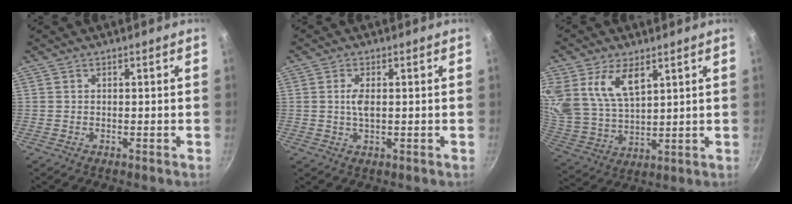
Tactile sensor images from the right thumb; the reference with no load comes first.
{"total": 2.9, "force": [0.3, 1.2, 2.6], "torque": [-0.055, 0.000, 0.008]}
{"total": 15.3, "force": [7.1, 8.5, 10.6], "torque": [-0.216, -0.020, 0.152]}